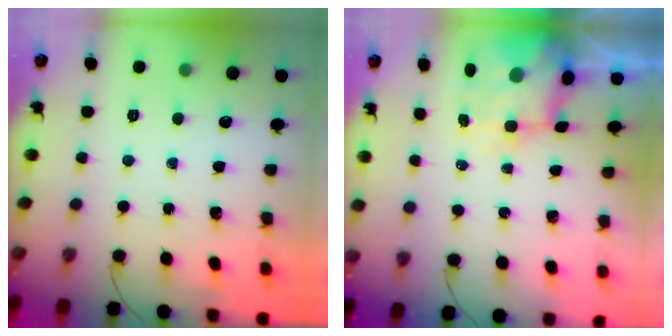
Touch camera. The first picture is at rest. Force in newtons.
{"total": 5.5, "press": 5.2, "slide": 1.9}